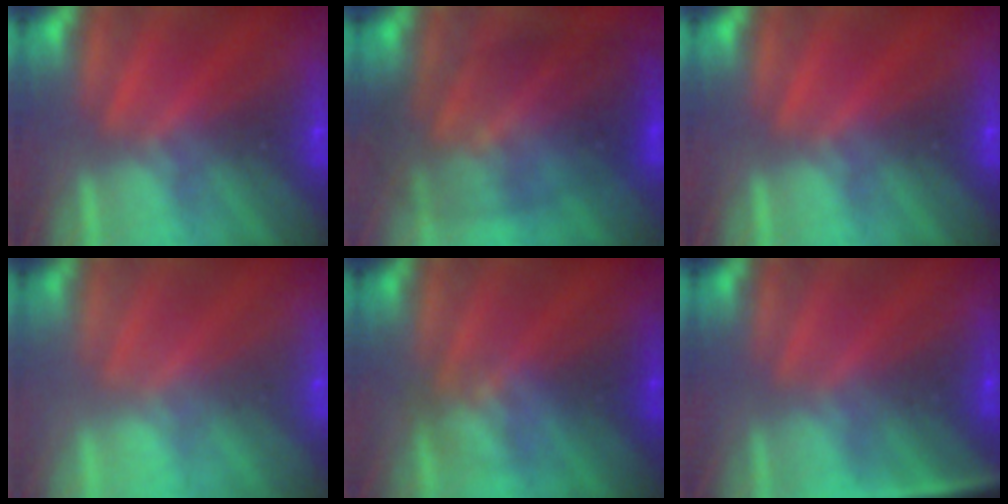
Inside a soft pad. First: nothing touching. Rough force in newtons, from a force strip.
{"total": 10.9}
{"total": 0.0}
{"total": 2.2}
{"total": 2.4}
{"total": 2.5}